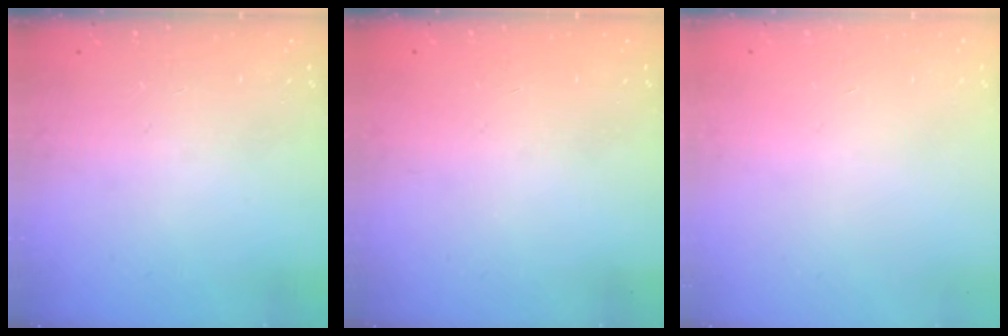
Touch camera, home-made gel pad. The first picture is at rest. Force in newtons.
{"total": 0.0}
{"total": 0.0}